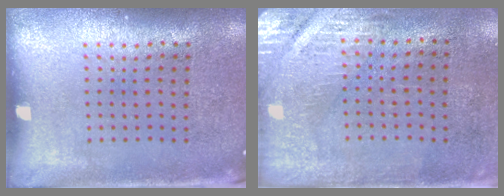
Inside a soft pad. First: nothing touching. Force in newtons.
{"total": 2.9, "press": 2.5, "slide": 1.4}